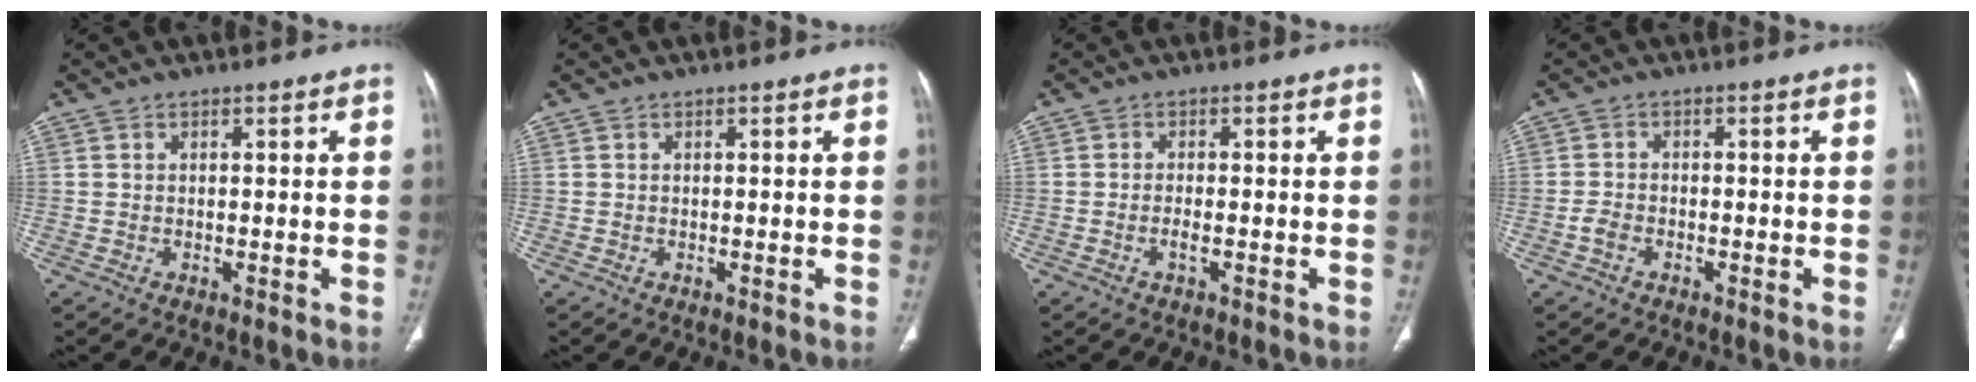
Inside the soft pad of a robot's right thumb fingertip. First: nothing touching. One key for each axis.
{"total": 0.0}
{"total": 1.5, "fx": -0.7, "fy": 0.3, "fz": 1.3, "tx": -0.027, "ty": 0.002, "tz": -0.015}
{"total": 2.0, "fx": -1.1, "fy": 1.3, "fz": 1.1, "tx": -0.025, "ty": 0.008, "tz": -0.024}